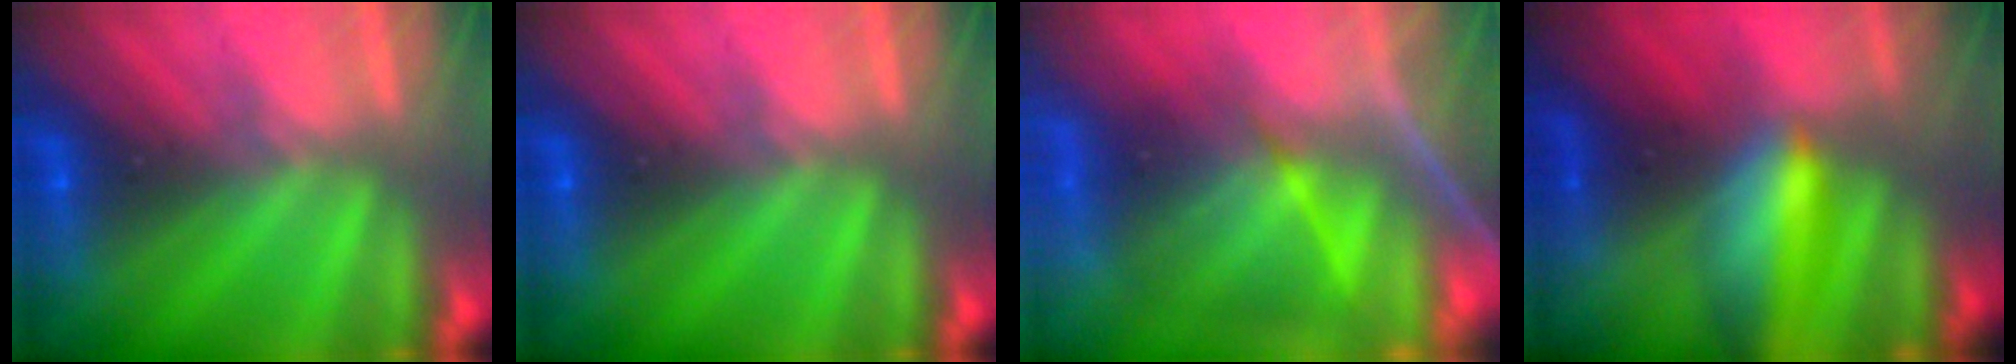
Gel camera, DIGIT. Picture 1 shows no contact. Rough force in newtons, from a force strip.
{"total": 0.0}
{"total": 9.3}
{"total": 6.4}